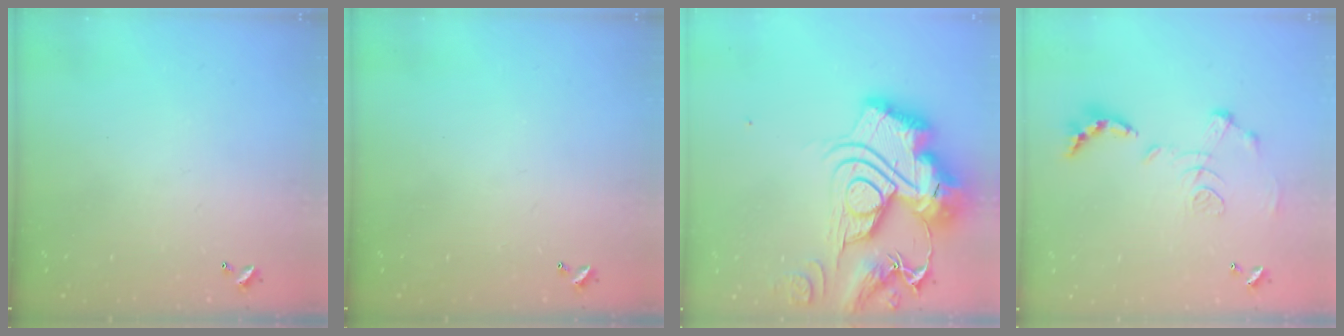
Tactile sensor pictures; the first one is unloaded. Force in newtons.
{"total": 0.0}
{"total": 0.6, "press": 0.6, "slide": 0.0}
{"total": 1.2, "press": 0.4, "slide": 1.1}